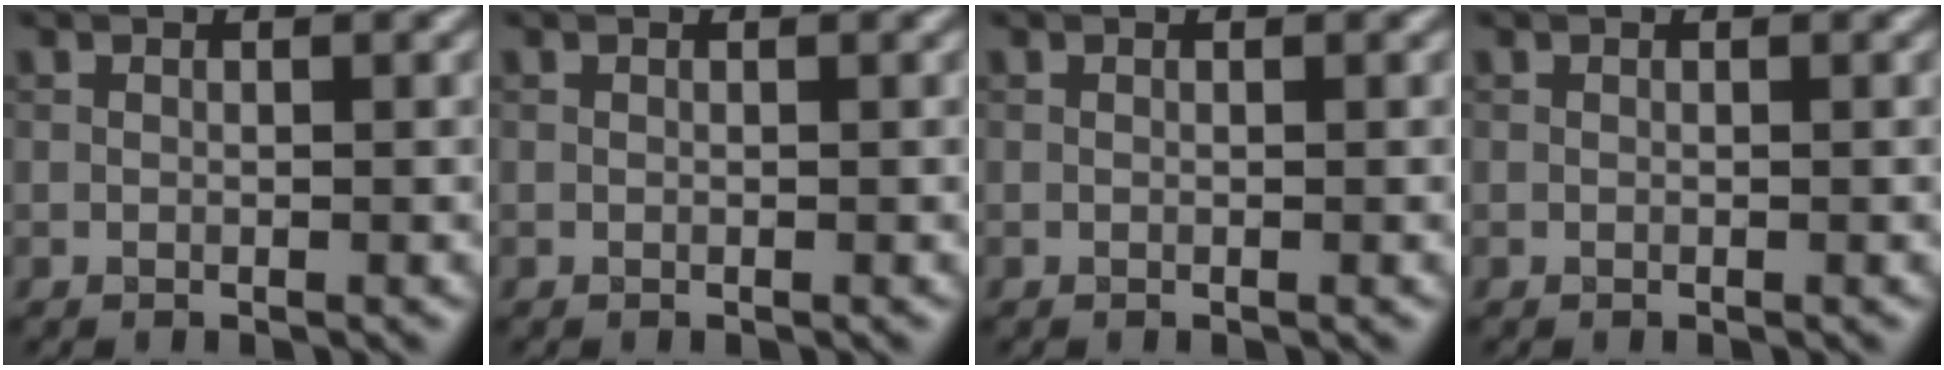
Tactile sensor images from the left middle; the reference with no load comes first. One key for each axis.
{"total": 0.0}
{"total": 0.0}
{"total": 0.0}